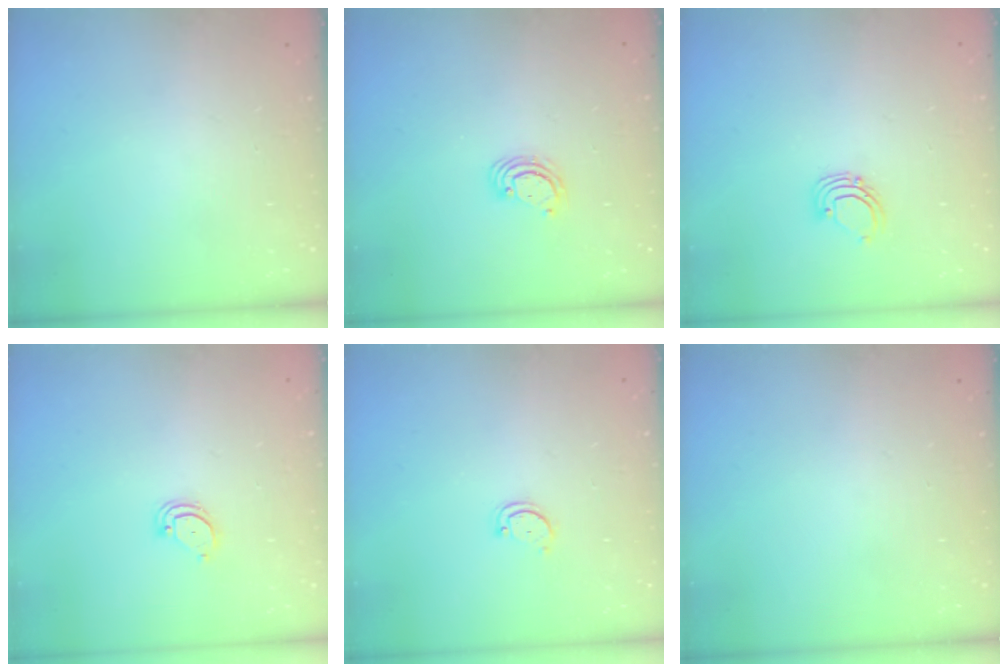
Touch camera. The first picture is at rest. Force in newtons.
{"total": 2.4, "press": 2.4, "slide": 0.2}
{"total": 2.6, "press": 2.6, "slide": 0.2}
{"total": 2.9, "press": 2.9, "slide": 0.2}
{"total": 2.8, "press": 2.8, "slide": 0.3}
{"total": 0.0}